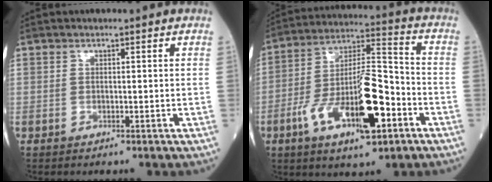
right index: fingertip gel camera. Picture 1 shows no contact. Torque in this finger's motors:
{"motor_torque": [0.56, -0.31, 0.47, 0.21]}